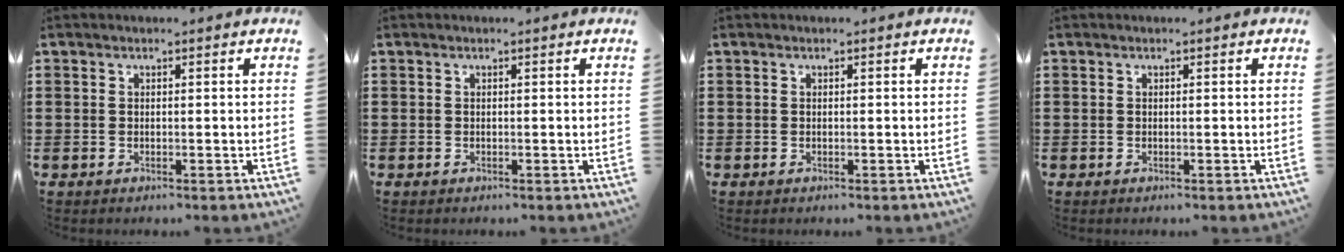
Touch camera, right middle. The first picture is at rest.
{"total": 0.0}
{"total": 0.0}
{"total": 0.0}